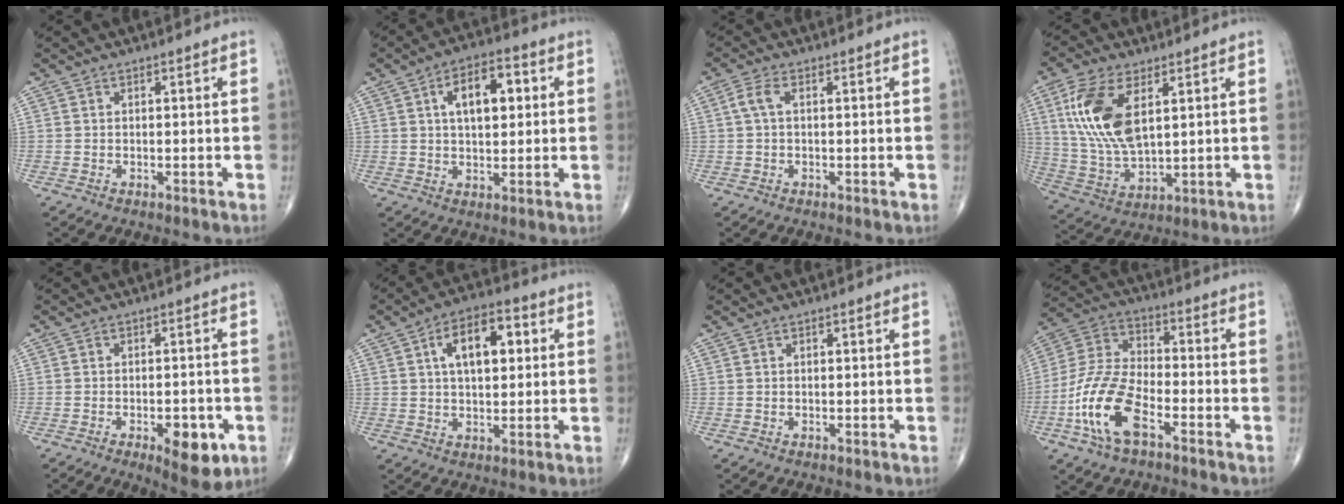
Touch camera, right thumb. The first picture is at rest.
{"total": 10.0, "force": [2.5, 5.2, 8.1], "torque": [-0.106, 0.010, 0.034]}
{"total": 2.9, "force": [0.3, 1.2, 2.6], "torque": [-0.065, 0.006, 0.003]}
{"total": 14.8, "force": [4.8, 7.3, 12.0], "torque": [-0.249, -0.014, 0.101]}
{"total": 8.6, "force": [-3.5, 3.6, 7.0], "torque": [-0.084, 0.006, -0.041]}
{"total": 11.1, "force": [2.8, 5.9, 9.0], "torque": [-0.124, 0.014, 0.038]}
{"total": 0.0}
{"total": 14.3, "force": [-6.2, 6.5, 11.2], "torque": [-0.237, 0.031, -0.123]}